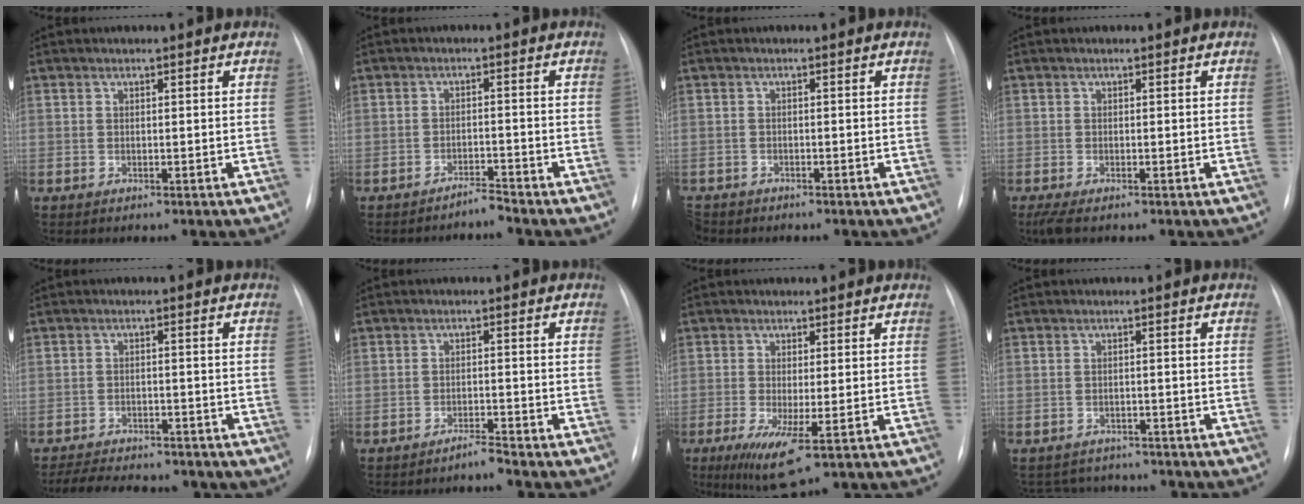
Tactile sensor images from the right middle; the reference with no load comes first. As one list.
[{"total": 2.0, "force": [-2.0, -0.4, -0.1], "torque": [0.010, -0.006, -0.032]}, {"total": 3.0, "force": [-2.5, 1.6, 0.1], "torque": [-0.003, -0.002, -0.045]}, {"total": 2.0, "force": [-1.4, 0.5, 1.4], "torque": [-0.031, -0.009, -0.026]}, {"total": 11.4, "force": [-9.3, 4.3, 4.9], "torque": [-0.095, 0.003, -0.125]}, {"total": 1.8, "force": [-1.8, -0.4, 0.3], "torque": [0.000, -0.002, -0.030]}, {"total": 6.4, "force": [-2.2, 1.1, 5.9], "torque": [-0.112, -0.020, -0.033]}, {"total": 5.3, "force": [-5.0, 1.7, 0.1], "torque": [0.001, 0.010, -0.067]}]